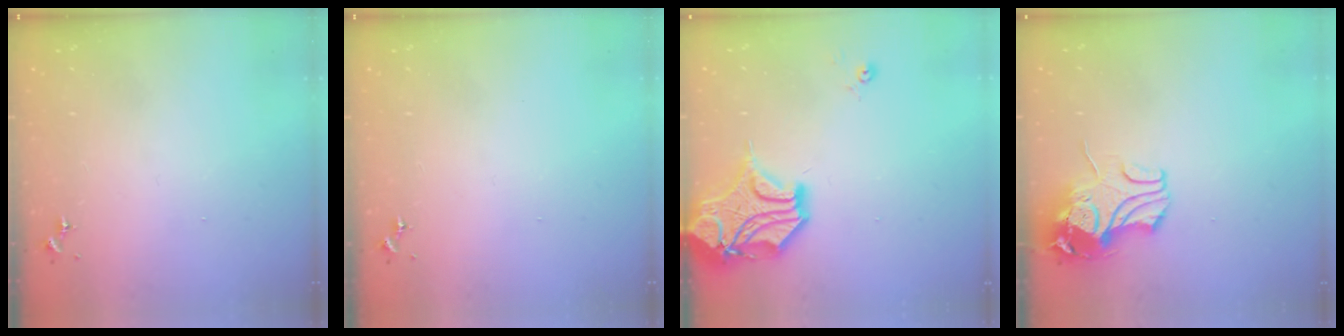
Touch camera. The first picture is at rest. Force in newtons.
{"total": 0.0}
{"total": 16.9, "press": 16.8, "slide": 2.5}
{"total": 11.3, "press": 11.2, "slide": 1.6}